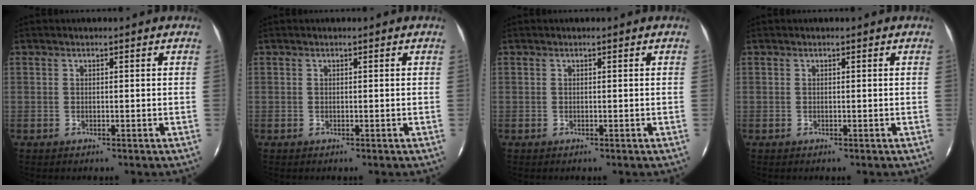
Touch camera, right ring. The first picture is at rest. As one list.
[{"total": 0.0}, {"total": 0.0}, {"total": 0.0}]